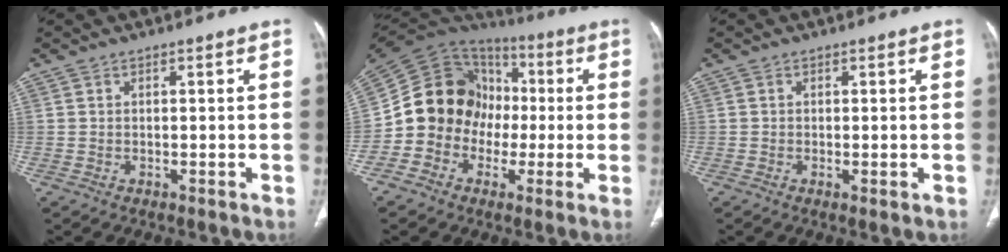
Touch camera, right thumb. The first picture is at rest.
{"total": 16.9, "force": [-2.2, 14.9, 7.7], "torque": [-0.107, 0.057, -0.045]}
{"total": 1.1, "force": [-0.2, 0.3, 1.0], "torque": [-0.021, -0.005, -0.004]}